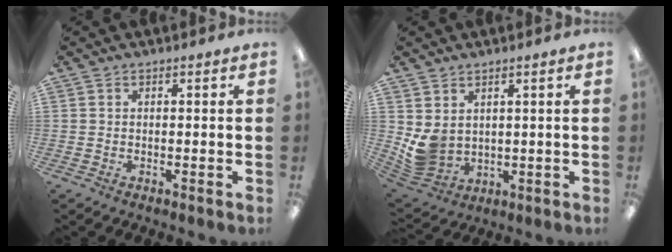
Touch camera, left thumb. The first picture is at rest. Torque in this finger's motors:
{"motor_torque": [1.24, 1.28, 0.82, -0.54, 0.06]}